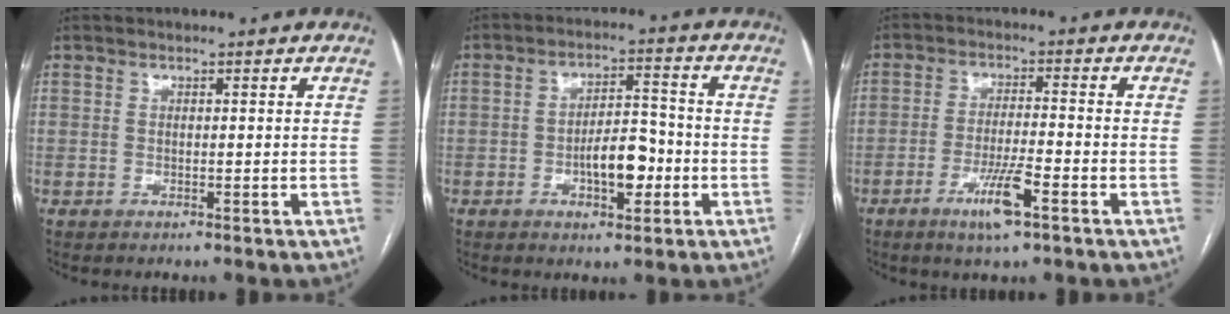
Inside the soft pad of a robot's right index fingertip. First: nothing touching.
{"total": 7.3, "force": [-2.2, 2.9, 6.4], "torque": [-0.106, 0.012, -0.032]}
{"total": 6.8, "force": [-3.6, 0.4, 5.7], "torque": [-0.108, -0.010, -0.064]}